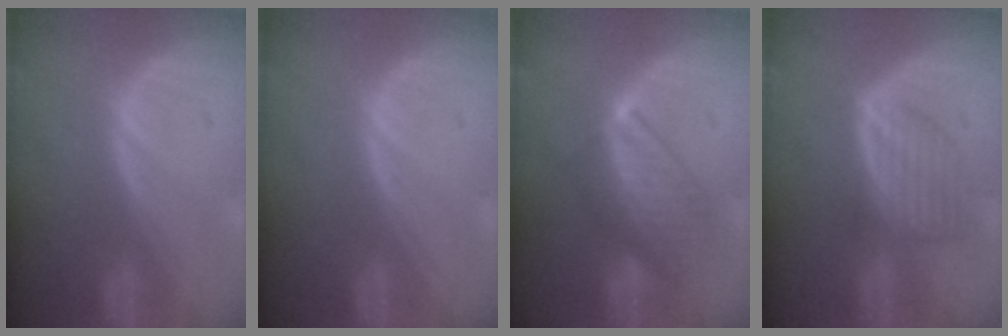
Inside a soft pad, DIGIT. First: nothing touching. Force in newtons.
{"total": 0.0}
{"total": 7.1, "press": 7.0, "slide": 1.5}
{"total": 6.6, "press": 6.1, "slide": 2.5}